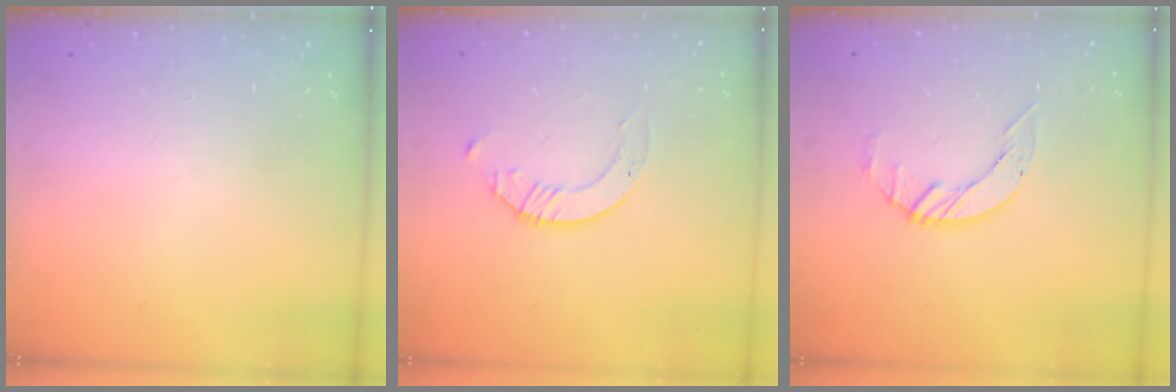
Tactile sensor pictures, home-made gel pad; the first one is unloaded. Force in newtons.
{"total": 2.1, "press": 2.1, "slide": 0.2}
{"total": 3.3, "press": 3.3, "slide": 0.4}